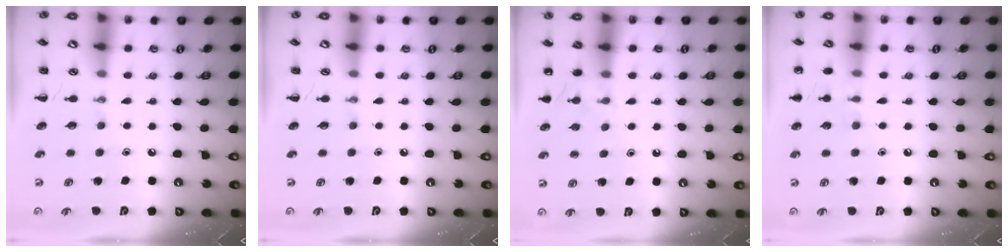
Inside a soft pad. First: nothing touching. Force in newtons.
{"total": 0.0}
{"total": 4.9, "press": 4.6, "slide": 1.7}
{"total": 6.7, "press": 6.5, "slide": 1.6}